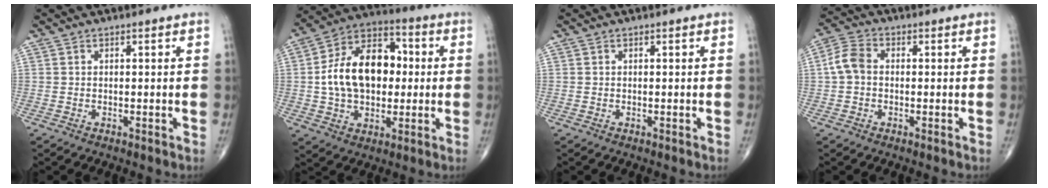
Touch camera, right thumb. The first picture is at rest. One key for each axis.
{"total": 18.0, "fx": 0.9, "fy": 12.0, "fz": 13.4, "tx": -0.197, "ty": 0.029, "tz": 0.011}
{"total": 0.0}
{"total": 5.2, "fx": -0.1, "fy": 3.8, "fz": 3.5, "tx": -0.070, "ty": 0.016, "tz": -0.012}